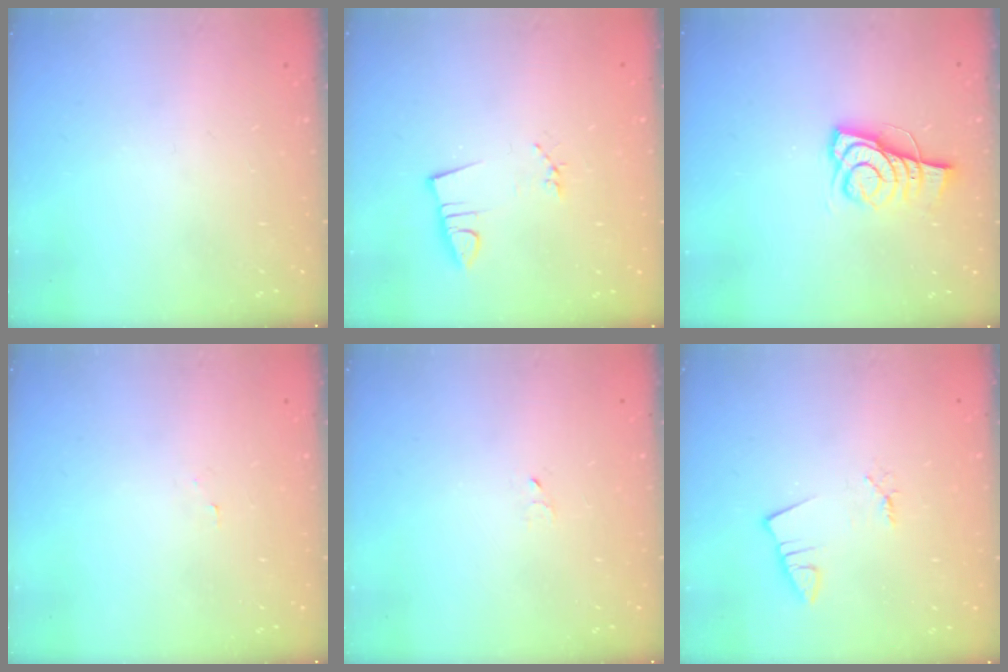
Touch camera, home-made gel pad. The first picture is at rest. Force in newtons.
{"total": 2.9, "press": 1.4, "slide": 2.5}
{"total": 7.4, "press": 7.4, "slide": 0.9}
{"total": 2.2, "press": 2.2, "slide": 0.2}
{"total": 2.4, "press": 2.4, "slide": 0.2}
{"total": 1.2, "press": 1.2, "slide": 0.1}